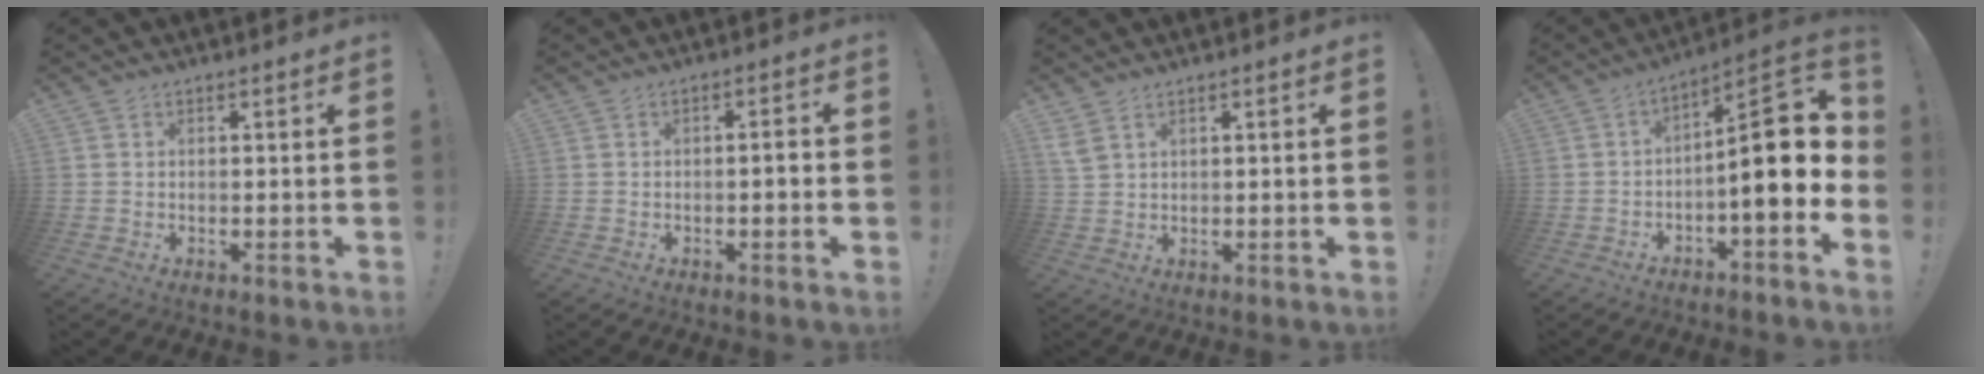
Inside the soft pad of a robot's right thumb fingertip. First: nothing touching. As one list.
[{"total": 2.4, "force": [-0.9, 0.0, 2.2], "torque": [-0.045, 0.006, -0.017]}, {"total": 3.5, "force": [2.2, 1.2, 2.5], "torque": [-0.057, -0.004, 0.043]}, {"total": 15.1, "force": [-1.4, 4.5, 14.4], "torque": [-0.209, 0.015, -0.019]}]